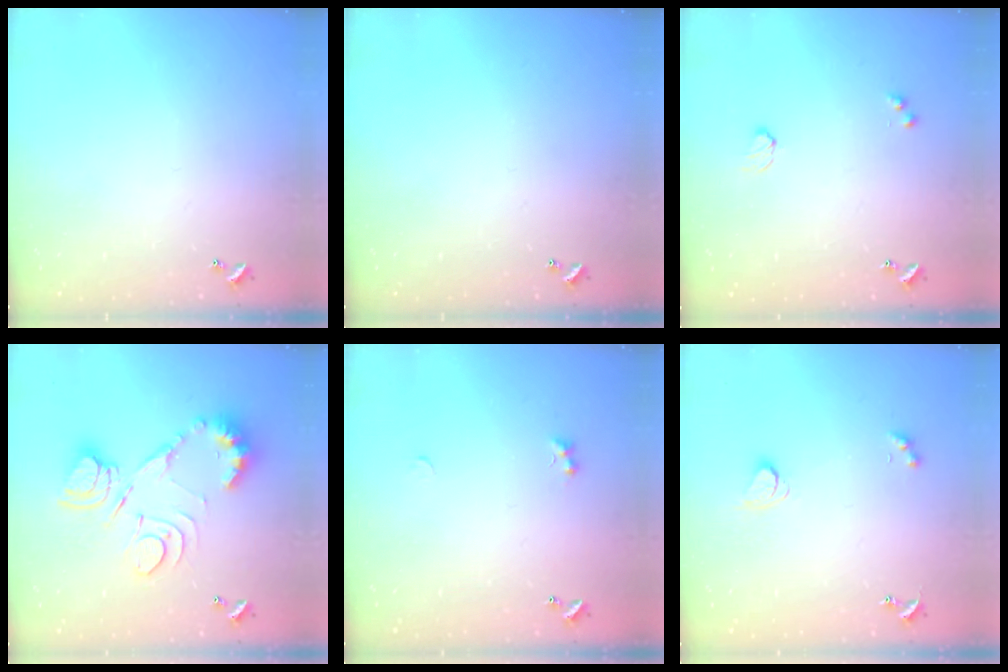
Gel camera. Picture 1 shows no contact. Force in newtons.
{"total": 0.0}
{"total": 2.9, "press": 2.9, "slide": 0.5}
{"total": 16.2, "press": 16.1, "slide": 1.2}
{"total": 1.8, "press": 1.7, "slide": 0.4}
{"total": 2.4, "press": 2.3, "slide": 0.6}